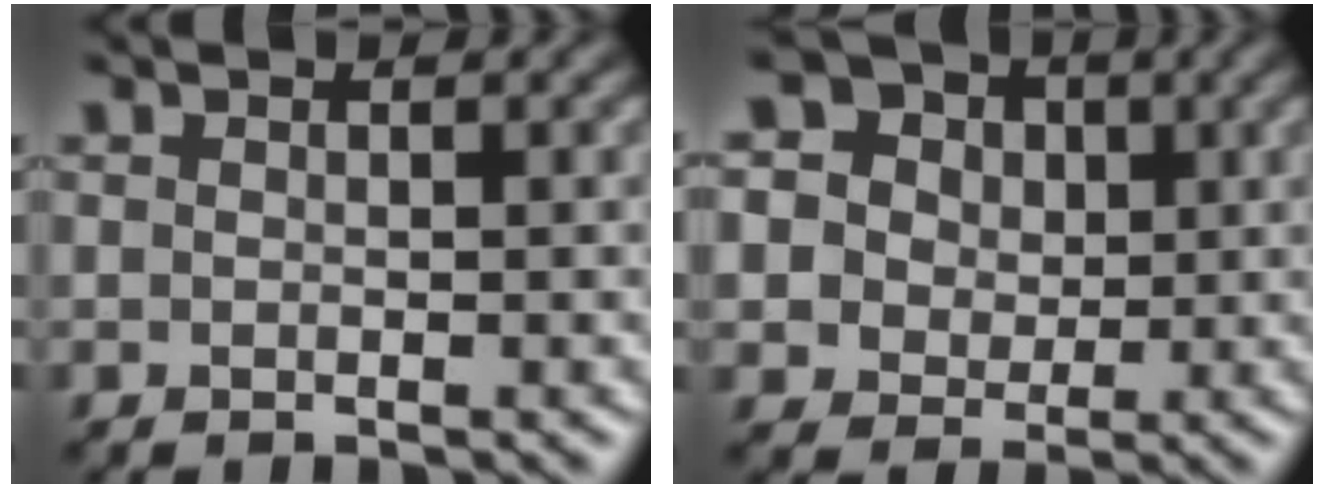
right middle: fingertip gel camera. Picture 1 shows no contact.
{"total": 9.6, "force": [4.0, 7.8, 3.9], "torque": [-0.090, 0.025, 0.052]}